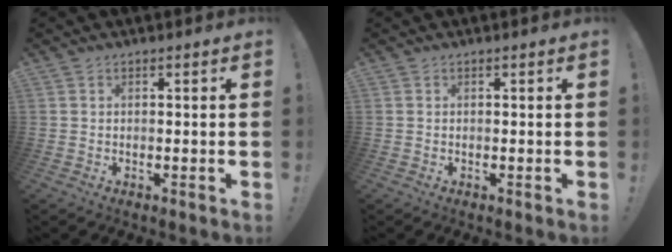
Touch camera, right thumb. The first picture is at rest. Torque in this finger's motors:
{"motor_torque": [0.17, -0.02, 0.39, -0.14, -0.08]}